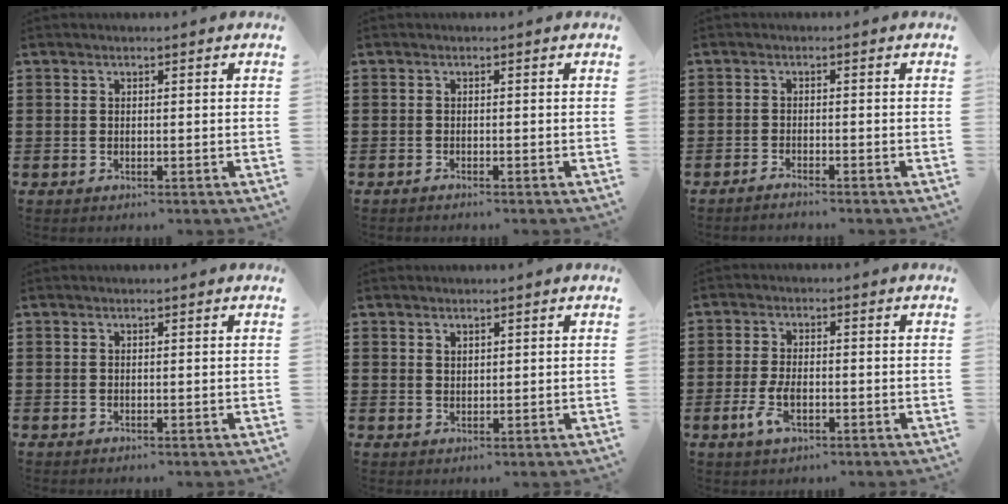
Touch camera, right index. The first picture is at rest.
{"total": 0.7, "force": [-0.7, 0.0, 0.1], "torque": [-0.004, -0.001, -0.014]}
{"total": 1.5, "force": [-1.5, -0.1, 0.1], "torque": [-0.005, 0.004, -0.029]}
{"total": 0.0}
{"total": 1.2, "force": [1.0, 0.6, 0.2], "torque": [-0.006, 0.003, 0.020]}
{"total": 4.7, "force": [-1.5, 2.1, 3.9], "torque": [-0.096, -0.008, -0.033]}